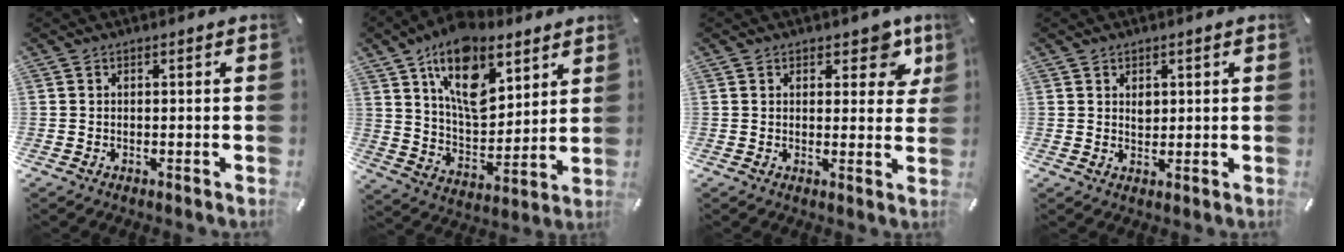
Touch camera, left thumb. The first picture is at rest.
{"total": 17.5, "force": [10.3, 9.6, 10.4], "torque": [-0.181, -0.043, 0.186]}
{"total": 7.7, "force": [4.5, 4.4, 4.5], "torque": [-0.035, -0.018, 0.071]}
{"total": 2.4, "force": [1.0, 1.9, 1.1], "torque": [0.002, -0.008, 0.013]}